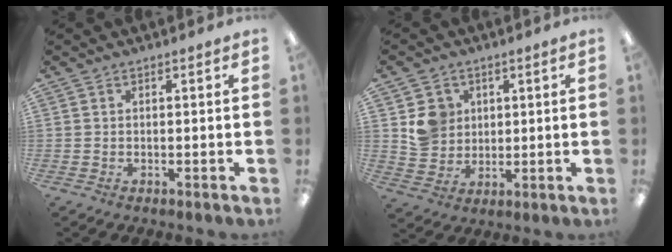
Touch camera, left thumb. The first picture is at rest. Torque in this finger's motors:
{"motor_torque": [-0.19, 0.32, 0.65, -0.12, 0.02]}